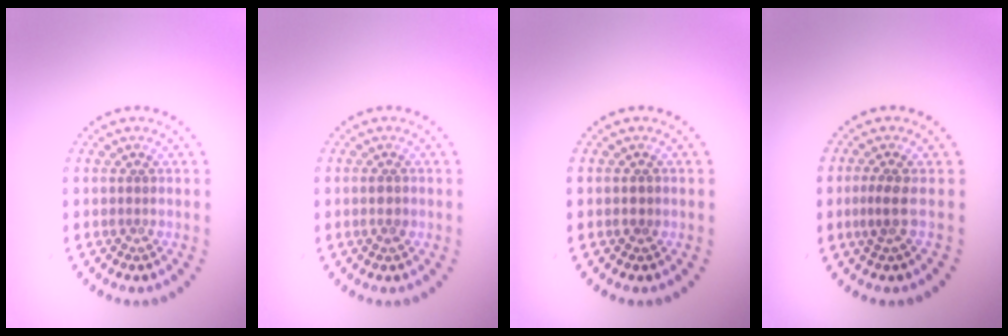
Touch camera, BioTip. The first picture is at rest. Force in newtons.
{"total": 1.0, "press": 1.0, "slide": 0.2}
{"total": 0.7, "press": 0.7, "slide": 0.2}
{"total": 1.9, "press": 1.4, "slide": 1.3}